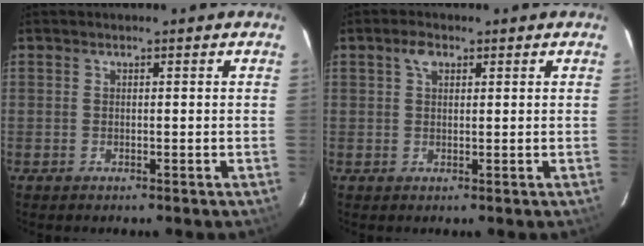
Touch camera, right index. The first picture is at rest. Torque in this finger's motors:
{"motor_torque": [0.15, -0.03, 0.07, 0.04]}